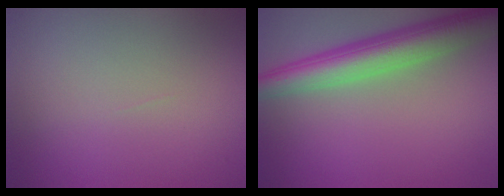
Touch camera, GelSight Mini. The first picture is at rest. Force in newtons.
{"total": 6.6, "press": 6.6, "slide": 0.3}